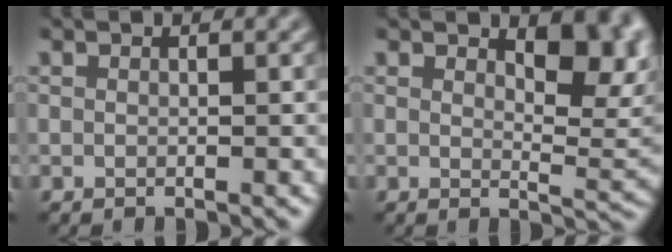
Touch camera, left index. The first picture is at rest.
{"total": 6.0, "force": [2.4, 2.6, 4.8], "torque": [-0.063, -0.010, 0.039]}